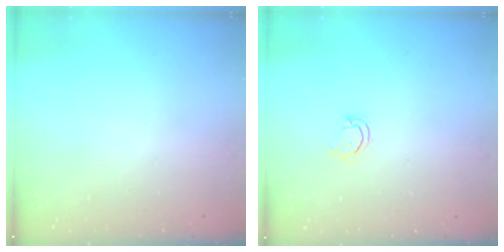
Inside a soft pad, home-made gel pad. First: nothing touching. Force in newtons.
{"total": 2.9, "press": 2.9, "slide": 0.3}